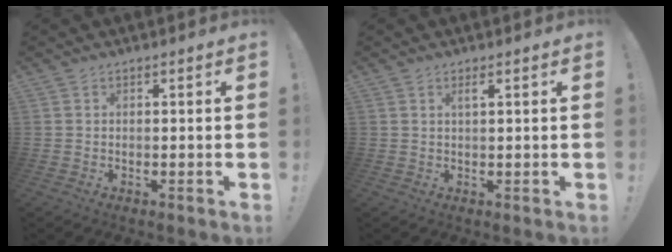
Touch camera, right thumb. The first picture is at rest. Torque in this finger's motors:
{"motor_torque": [-0.25, 0.49, 0.44, 0.05, 0.00]}